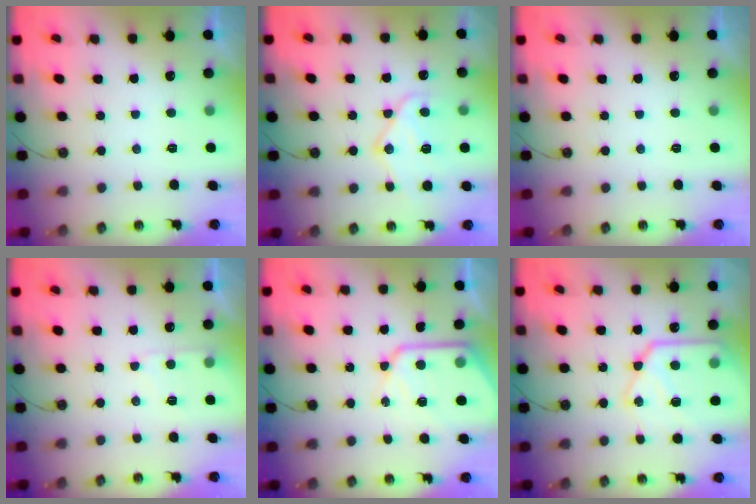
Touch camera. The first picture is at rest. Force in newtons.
{"total": 16.0, "press": 15.9, "slide": 1.7}
{"total": 0.0}
{"total": 5.4, "press": 5.3, "slide": 0.7}
{"total": 13.6, "press": 13.6, "slide": 1.3}
{"total": 17.1, "press": 17.0, "slide": 1.6}